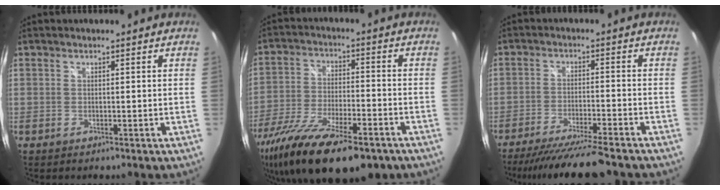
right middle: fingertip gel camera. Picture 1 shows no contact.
{"total": 23.2, "force": [-16.2, 7.3, 14.8], "torque": [-0.291, -0.062, -0.268]}
{"total": 13.9, "force": [-12.3, 0.2, 6.4], "torque": [-0.131, -0.020, -0.198]}